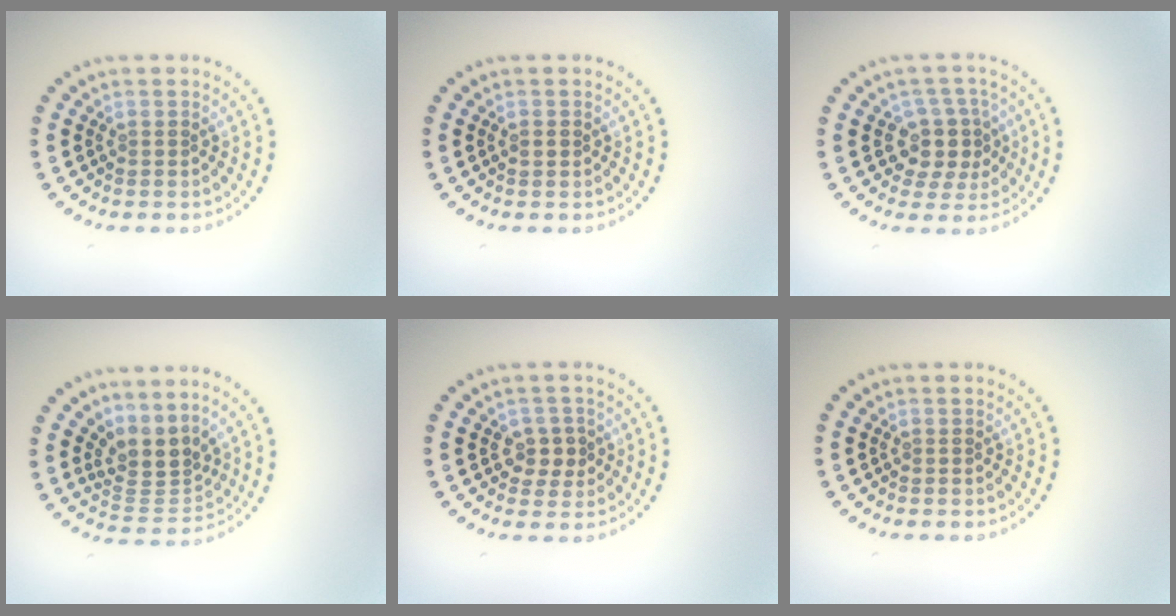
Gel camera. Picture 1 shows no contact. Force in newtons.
{"total": 1.0, "press": 0.9, "slide": 0.1}
{"total": 3.6, "press": 3.1, "slide": 1.8}
{"total": 3.4, "press": 2.5, "slide": 2.2}
{"total": 2.4, "press": 2.2, "slide": 0.8}
{"total": 0.0}